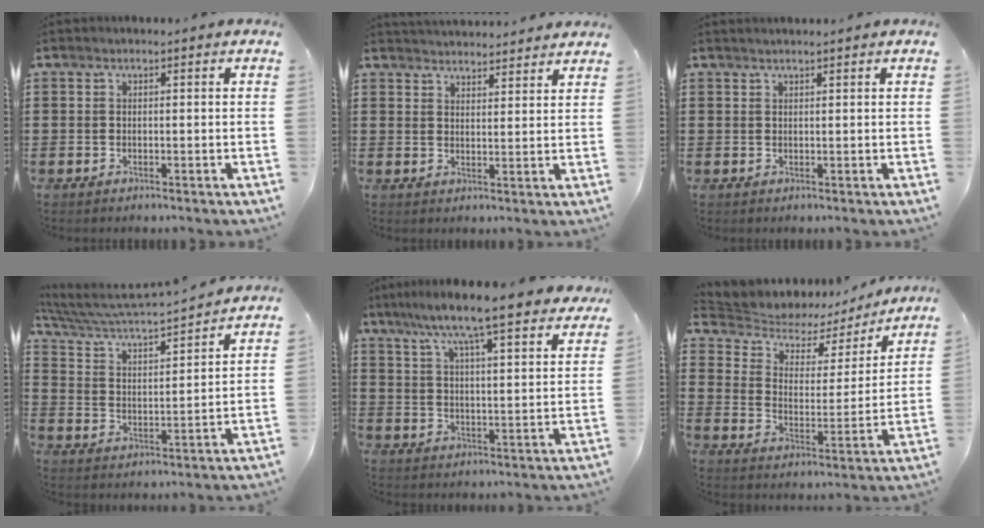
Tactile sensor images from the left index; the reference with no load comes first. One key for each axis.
{"total": 3.2, "fx": 3.2, "fy": 0.0, "fz": -0.2, "tx": -0.005, "ty": -0.012, "tz": 0.060}
{"total": 0.8, "fx": 0.8, "fy": -0.1, "fz": 0.2, "tx": -0.005, "ty": -0.002, "tz": 0.016}
{"total": 5.0, "fx": 4.7, "fy": 0.2, "fz": 1.6, "tx": -0.056, "ty": -0.036, "tz": 0.072}
{"total": 8.7, "fx": 7.4, "fy": 0.0, "fz": 4.5, "tx": -0.117, "ty": -0.039, "tz": 0.123}
{"total": 4.6, "fx": 3.5, "fy": 2.7, "fz": 1.3, "tx": -0.052, "ty": -0.022, "tz": 0.054}